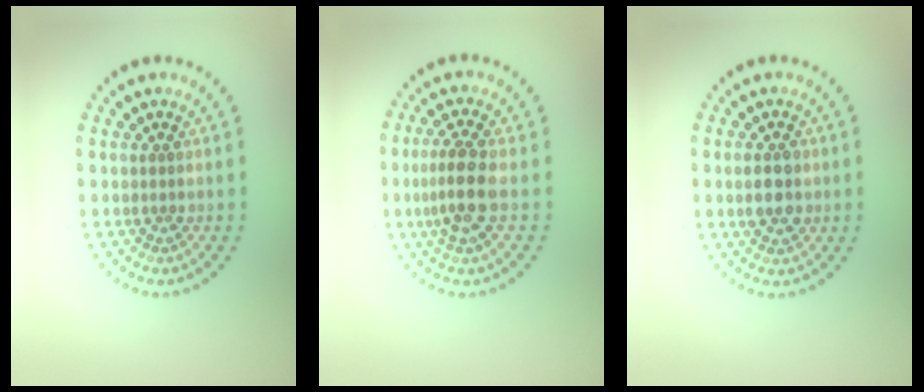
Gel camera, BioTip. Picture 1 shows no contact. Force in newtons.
{"total": 3.5, "press": 3.1, "slide": 1.6}
{"total": 2.9, "press": 2.9, "slide": 0.1}